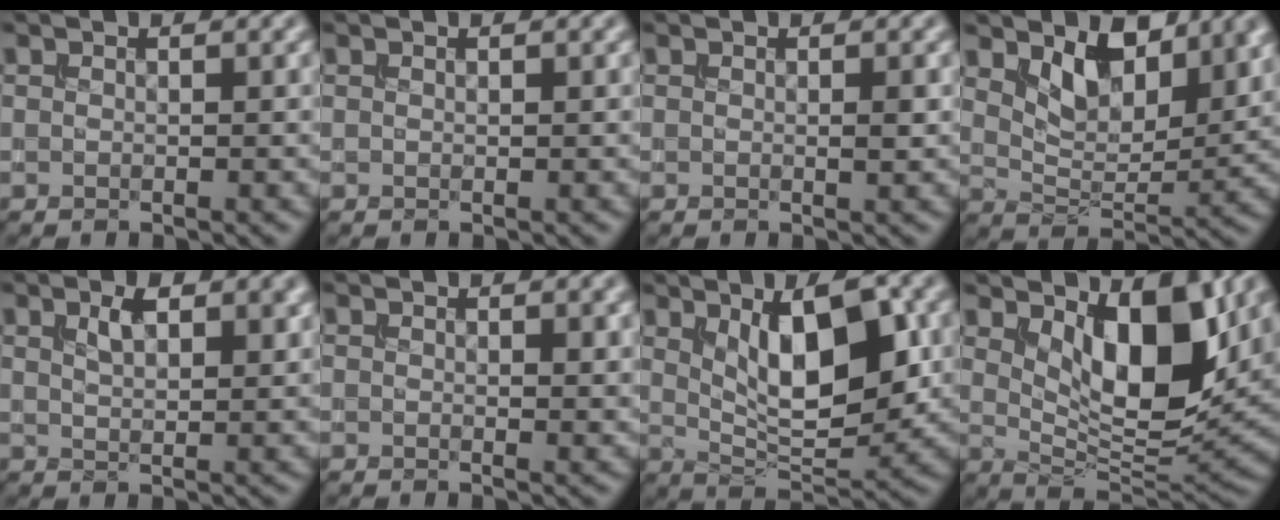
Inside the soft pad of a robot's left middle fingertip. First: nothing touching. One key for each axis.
{"total": 0.0}
{"total": 0.6, "fx": -0.1, "fy": 0.0, "fz": 0.6, "tx": -0.009, "ty": -0.002, "tz": -0.002}
{"total": 5.7, "fx": 3.2, "fy": 3.0, "fz": 3.6, "tx": -0.070, "ty": -0.017, "tz": 0.047}
{"total": 3.7, "fx": 1.7, "fy": 1.6, "fz": 2.9, "tx": -0.055, "ty": 0.002, "tz": 0.032}
{"total": 1.2, "fx": 0.5, "fy": 0.3, "fz": 1.1, "tx": -0.013, "ty": -0.004, "tz": 0.007}
{"total": 8.4, "fx": 2.2, "fy": 3.2, "fz": 7.5, "tx": -0.119, "ty": -0.003, "tz": 0.037}
{"total": 8.6, "fx": 3.1, "fy": 3.7, "fz": 7.1, "tx": -0.117, "ty": -0.020, "tz": 0.051}